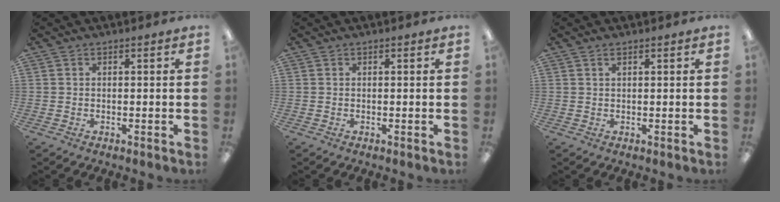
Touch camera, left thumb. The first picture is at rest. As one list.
[{"total": 0.0}, {"total": 0.9, "force": [0.5, 0.3, 0.7], "torque": [-0.017, -0.001, 0.010]}]